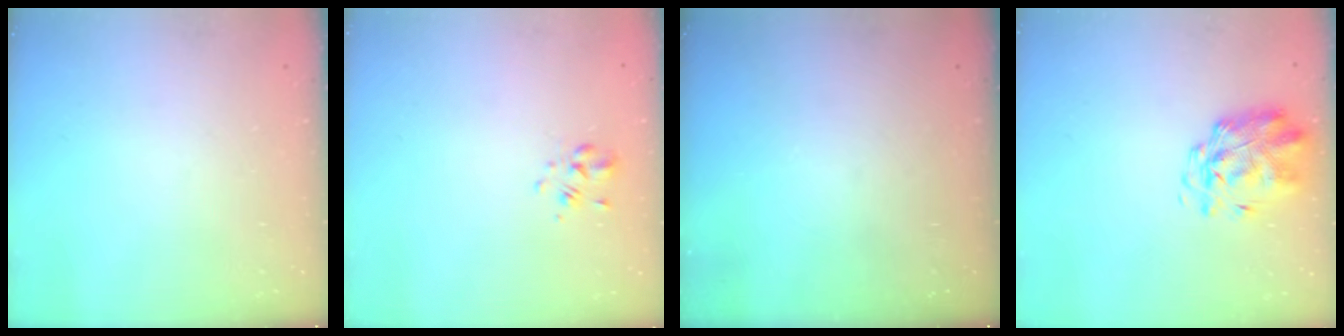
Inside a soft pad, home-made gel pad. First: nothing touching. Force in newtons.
{"total": 2.1, "press": 1.9, "slide": 0.7}
{"total": 0.0}
{"total": 3.0, "press": 2.9, "slide": 1.0}